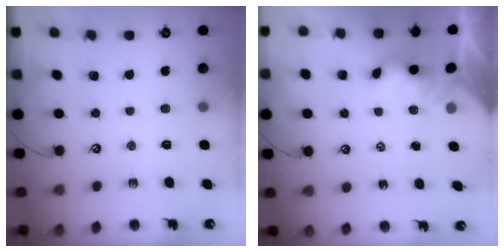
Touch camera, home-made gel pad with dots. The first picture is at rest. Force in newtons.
{"total": 3.6, "press": 3.6, "slide": 0.2}